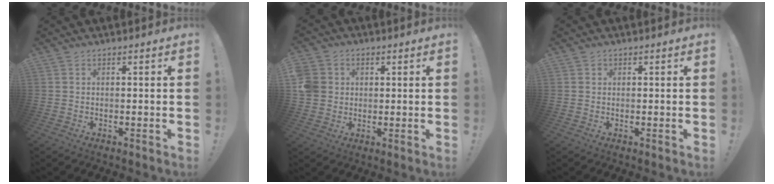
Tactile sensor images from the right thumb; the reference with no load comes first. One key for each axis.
{"total": 6.5, "fx": 1.0, "fy": 6.1, "fz": 2.2, "tx": -0.049, "ty": 0.003, "tz": 0.021}
{"total": 0.7, "fx": 0.4, "fy": 0.6, "fz": 0.0, "tx": 0.005, "ty": -0.001, "tz": 0.006}